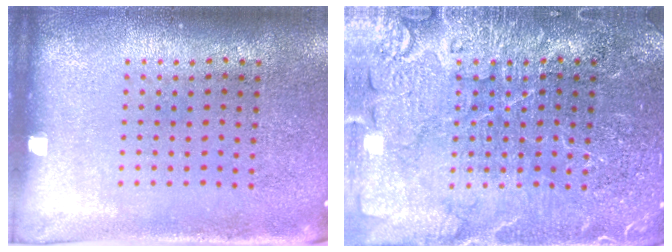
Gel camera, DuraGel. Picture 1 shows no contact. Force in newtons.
{"total": 4.1, "press": 4.1, "slide": 0.6}